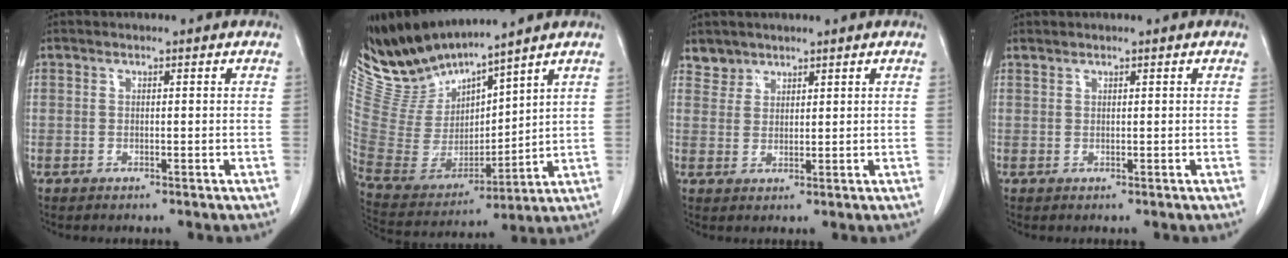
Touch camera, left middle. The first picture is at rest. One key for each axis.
{"total": 10.7, "fx": 10.5, "fy": 0.3, "fz": 2.1, "tx": -0.071, "ty": -0.006, "tz": 0.234}
{"total": 2.6, "fx": 2.2, "fy": 1.4, "fz": -0.5, "tx": 0.016, "ty": 0.006, "tz": 0.039}
{"total": 0.6, "fx": 0.6, "fy": 0.1, "fz": 0.0, "tx": -0.003, "ty": 0.000, "tz": 0.012}